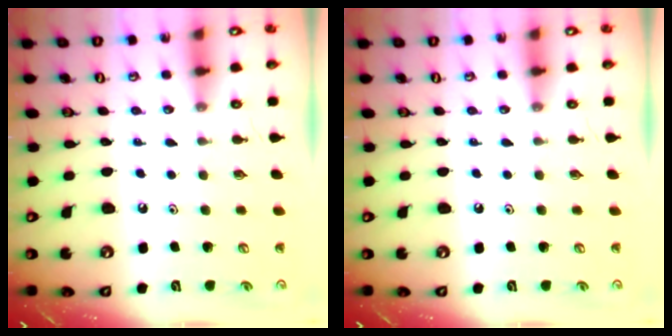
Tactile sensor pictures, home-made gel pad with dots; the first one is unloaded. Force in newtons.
{"total": 0.0}